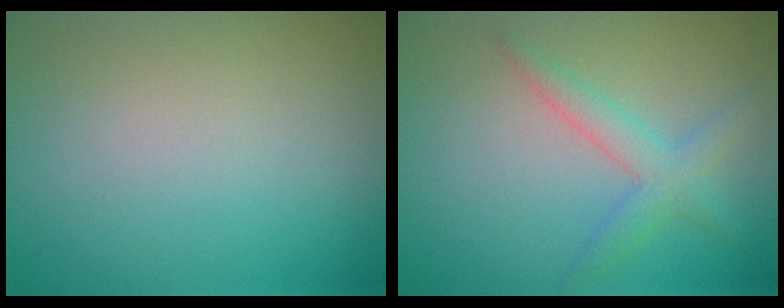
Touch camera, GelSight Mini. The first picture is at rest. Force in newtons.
{"total": 2.6, "press": 2.6, "slide": 0.1}